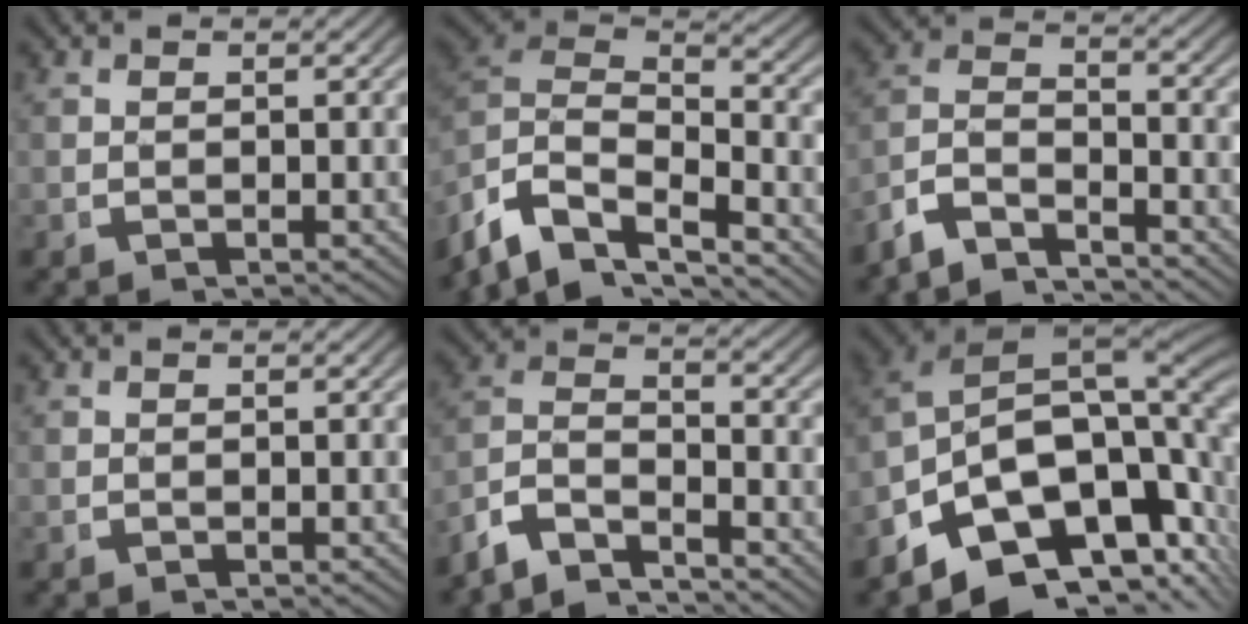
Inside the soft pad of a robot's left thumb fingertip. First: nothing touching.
{"total": 13.0, "force": [-0.6, 9.8, 8.4], "torque": [-0.197, -0.035, -0.007]}
{"total": 8.2, "force": [-3.8, 5.5, 4.7], "torque": [-0.097, -0.033, -0.067]}
{"total": 0.0}
{"total": 8.8, "force": [-3.6, 6.2, 5.2], "torque": [-0.111, -0.034, -0.064]}
{"total": 19.3, "force": [-1.9, 13.4, 13.8], "torque": [-0.250, -0.036, -0.032]}